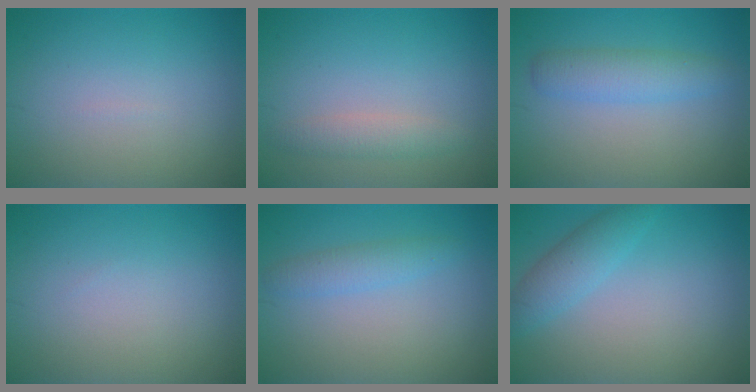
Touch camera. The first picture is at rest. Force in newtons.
{"total": 1.8, "press": 1.8, "slide": 0.2}
{"total": 2.9, "press": 2.9, "slide": 0.1}
{"total": 0.0}
{"total": 2.0, "press": 2.0, "slide": 0.2}
{"total": 2.7, "press": 2.7, "slide": 0.1}